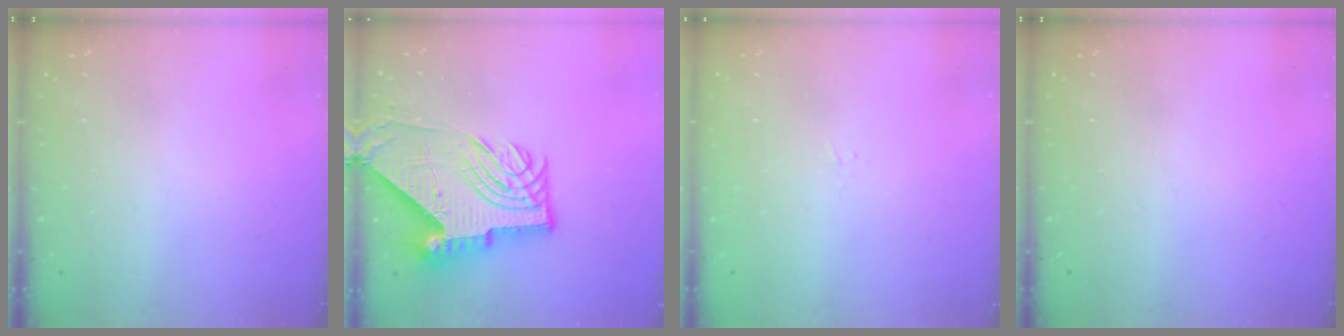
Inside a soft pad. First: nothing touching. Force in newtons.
{"total": 14.6, "press": 14.5, "slide": 1.6}
{"total": 1.6, "press": 1.5, "slide": 0.3}
{"total": 0.0}